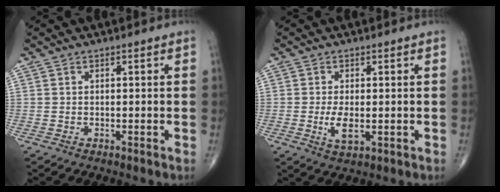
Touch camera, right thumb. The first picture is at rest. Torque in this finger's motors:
{"motor_torque": [2.21, 2.80, 0.63, 0.14, 0.20]}